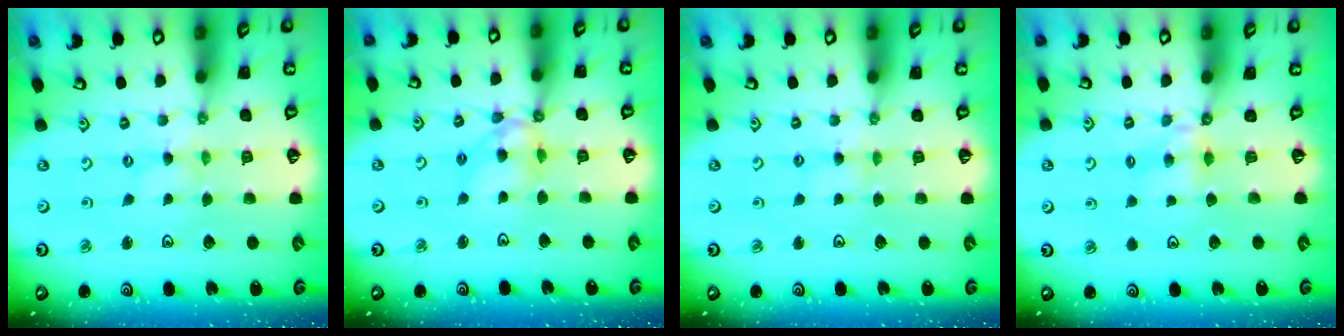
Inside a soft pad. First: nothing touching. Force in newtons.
{"total": 11.2, "press": 11.1, "slide": 1.2}
{"total": 3.1, "press": 3.1, "slide": 0.4}
{"total": 4.6, "press": 4.5, "slide": 0.7}